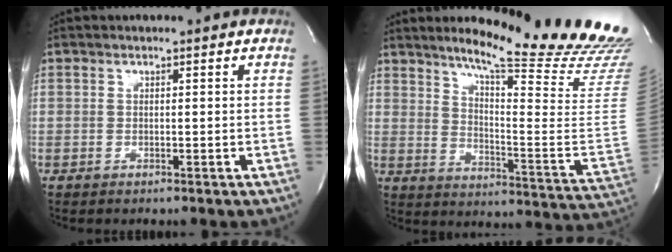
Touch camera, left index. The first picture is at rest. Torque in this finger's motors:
{"motor_torque": [-0.05, -0.49, 0.35, 0.08]}